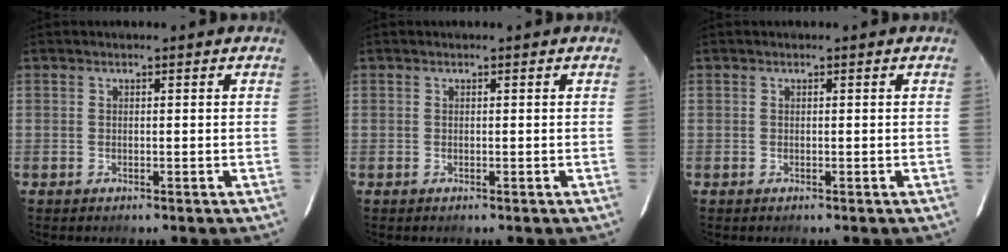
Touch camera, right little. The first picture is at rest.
{"total": 0.0}
{"total": 0.0}